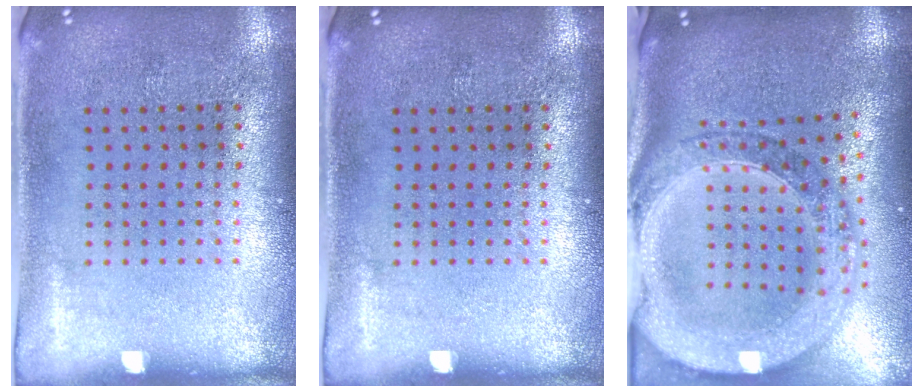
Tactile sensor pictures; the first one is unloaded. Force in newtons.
{"total": 0.0}
{"total": 2.9, "press": 2.4, "slide": 1.5}